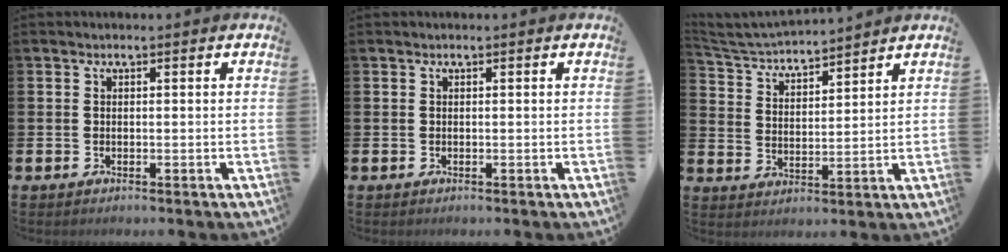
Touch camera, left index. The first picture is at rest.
{"total": 0.0}
{"total": 4.2, "force": [4.2, 0.5, 0.4], "torque": [-0.031, -0.034, 0.070]}